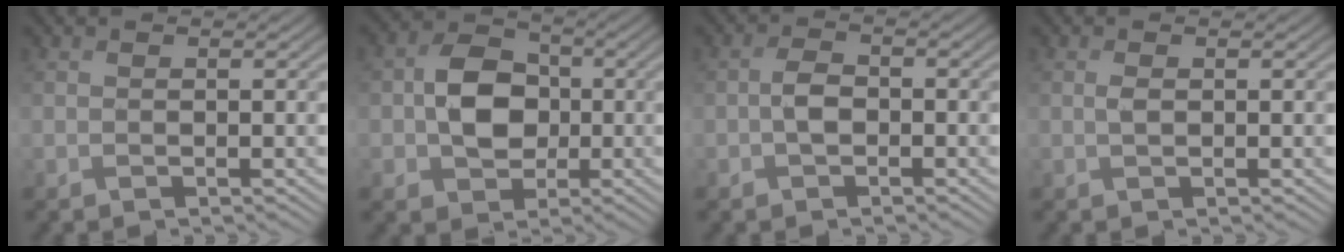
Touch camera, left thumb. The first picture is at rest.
{"total": 6.9, "force": [-0.4, 5.6, 3.9], "torque": [-0.072, 0.007, -0.020]}
{"total": 2.5, "force": [-0.8, 1.6, 1.7], "torque": [-0.036, 0.005, -0.021]}
{"total": 0.9, "force": [0.1, 0.3, 0.8], "torque": [-0.020, -0.001, 0.001]}